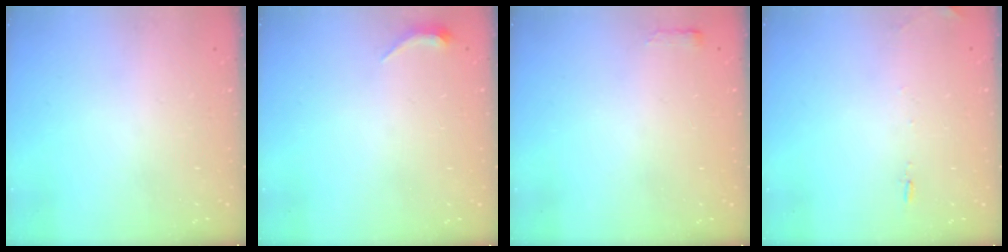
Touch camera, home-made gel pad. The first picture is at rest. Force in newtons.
{"total": 3.5, "press": 3.4, "slide": 0.7}
{"total": 2.4, "press": 2.4, "slide": 0.4}
{"total": 5.6, "press": 5.3, "slide": 1.8}